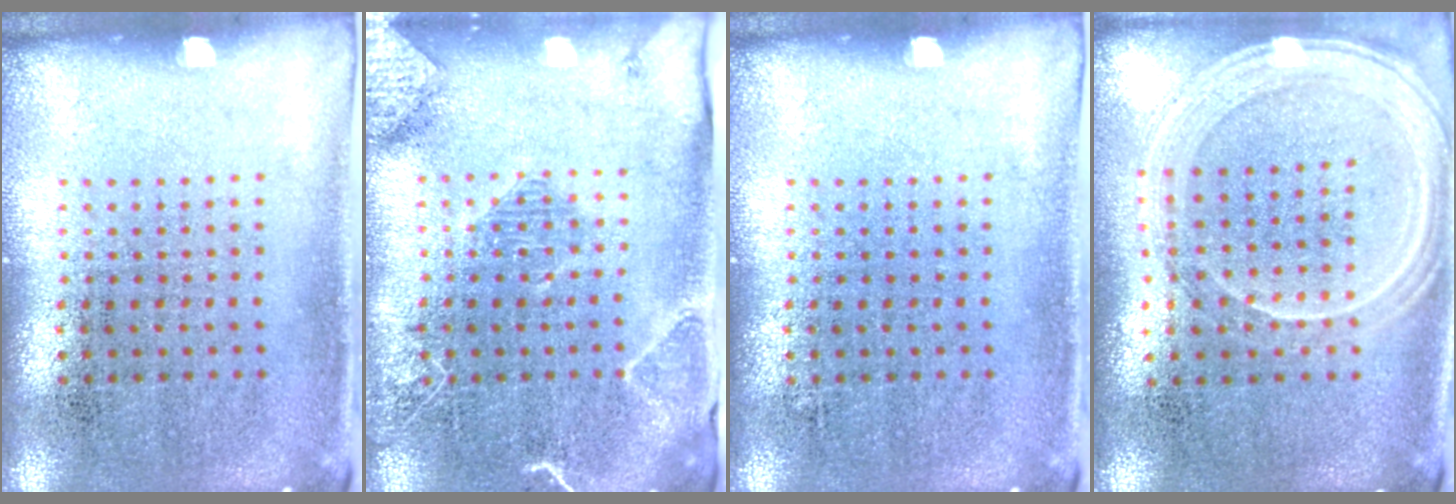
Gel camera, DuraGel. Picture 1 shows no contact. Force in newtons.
{"total": 2.1, "press": 2.0, "slide": 0.5}
{"total": 0.0}
{"total": 1.3, "press": 1.3, "slide": 0.1}